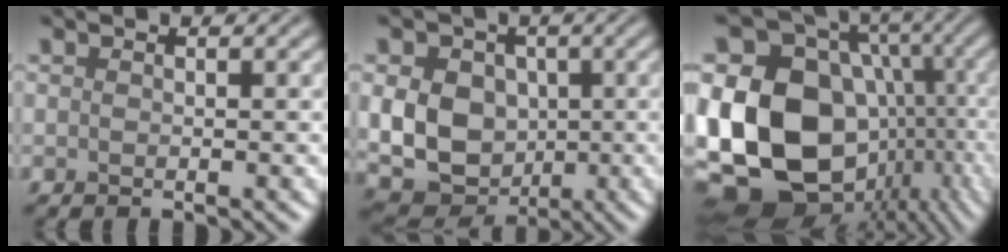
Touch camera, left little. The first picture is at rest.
{"total": 10.9, "force": [0.1, 9.1, 6.0], "torque": [-0.096, 0.007, -0.015]}
{"total": 21.7, "force": [-3.5, 17.5, 12.2], "torque": [-0.234, -0.020, -0.044]}